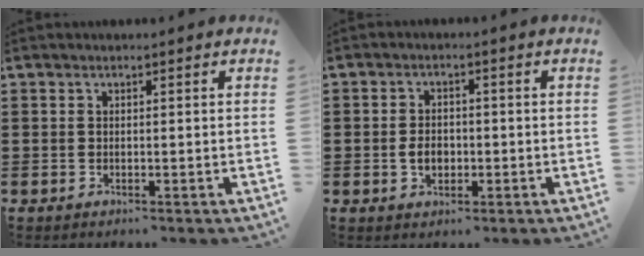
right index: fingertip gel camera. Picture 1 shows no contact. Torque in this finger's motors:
{"motor_torque": [1.45, 0.69, 0.42, 0.08]}